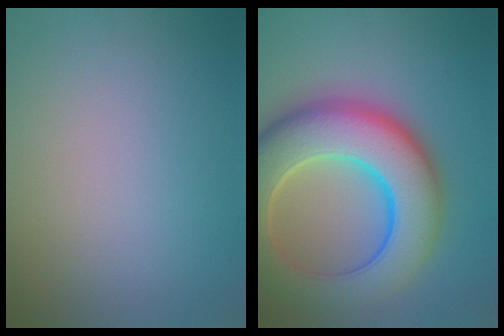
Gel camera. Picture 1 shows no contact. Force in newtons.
{"total": 13.0, "press": 12.9, "slide": 0.3}